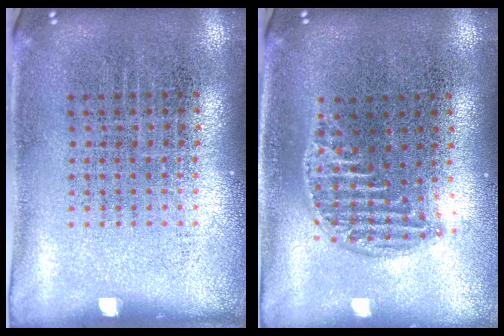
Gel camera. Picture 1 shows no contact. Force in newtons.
{"total": 1.3, "press": 1.1, "slide": 0.6}